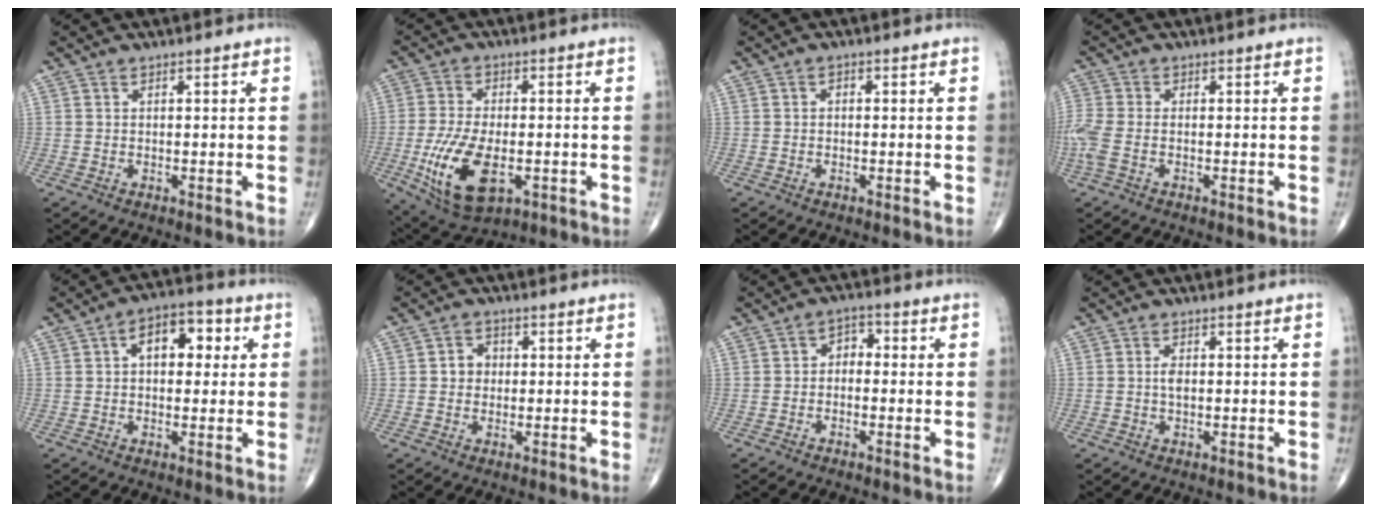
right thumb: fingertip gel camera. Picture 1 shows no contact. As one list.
[{"total": 13.9, "force": [-3.9, 7.0, 11.4], "torque": [-0.218, -0.004, -0.058]}, {"total": 0.7, "force": [0.0, 0.6, 0.4], "torque": [-0.004, 0.000, -0.005]}, {"total": 5.4, "force": [-1.6, 2.7, 4.4], "torque": [-0.132, 0.004, -0.034]}, {"total": 9.3, "force": [2.2, 5.5, 7.1], "torque": [-0.077, 0.018, 0.024]}, {"total": 3.4, "force": [0.2, 3.0, 1.6], "torque": [-0.009, 0.008, -0.003]}, {"total": 3.4, "force": [-0.5, 2.5, 2.2], "torque": [-0.016, 0.015, -0.023]}, {"total": 1.7, "force": [0.0, 0.9, 1.5], "torque": [-0.029, -0.002, -0.003]}]